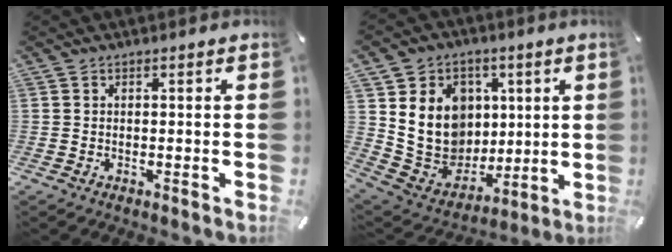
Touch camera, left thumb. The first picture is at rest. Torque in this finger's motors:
{"motor_torque": [1.02, 0.71, 0.48, -0.29, 0.40]}